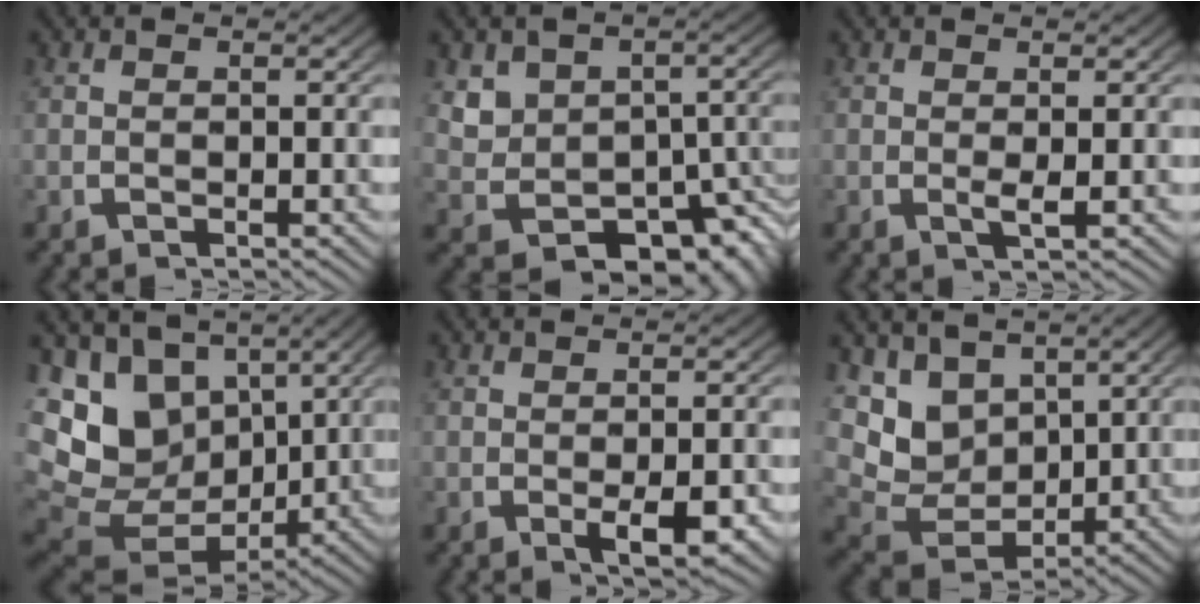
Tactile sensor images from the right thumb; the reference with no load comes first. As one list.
[{"total": 9.5, "force": [-3.2, 6.8, 5.7], "torque": [-0.115, -0.056, -0.018]}, {"total": 1.2, "force": [0.3, 0.1, 1.1], "torque": [-0.022, -0.002, 0.005]}, {"total": 16.1, "force": [-0.6, 12.5, 10.1], "torque": [-0.224, -0.063, 0.012]}, {"total": 3.7, "force": [-1.1, 1.7, 3.1], "torque": [-0.052, -0.011, -0.013]}, {"total": 10.1, "force": [0.9, 7.9, 6.1], "torque": [-0.143, -0.042, 0.028]}]